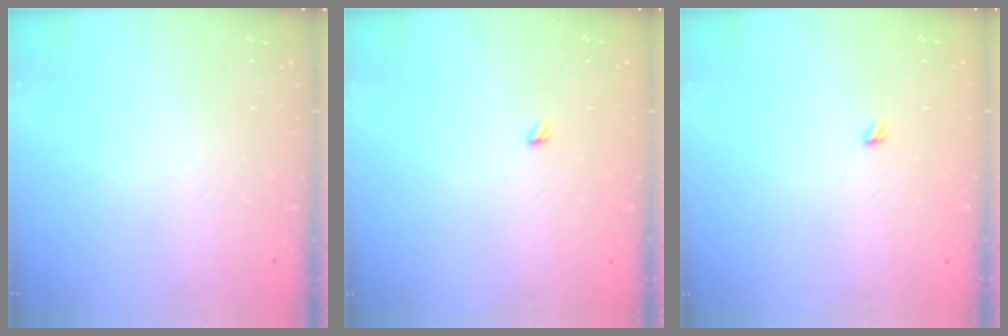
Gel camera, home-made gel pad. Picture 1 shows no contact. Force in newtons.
{"total": 2.4, "press": 2.4, "slide": 0.4}
{"total": 2.4, "press": 2.4, "slide": 0.4}